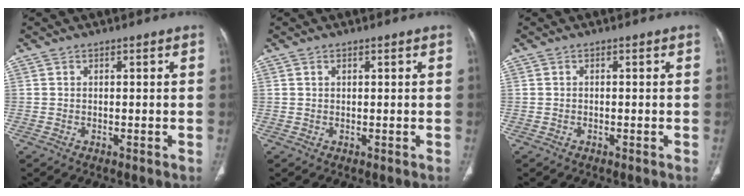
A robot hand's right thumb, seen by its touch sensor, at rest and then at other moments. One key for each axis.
{"total": 0.6, "fx": 0.3, "fy": 0.3, "fz": 0.3, "tx": -0.009, "ty": 0.002, "tz": 0.006}
{"total": 0.0}